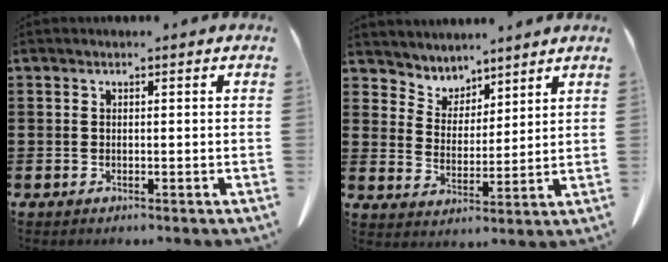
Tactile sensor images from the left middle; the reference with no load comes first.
{"total": 4.7, "force": [4.2, 2.0, -0.7], "torque": [-0.018, -0.030, 0.073]}